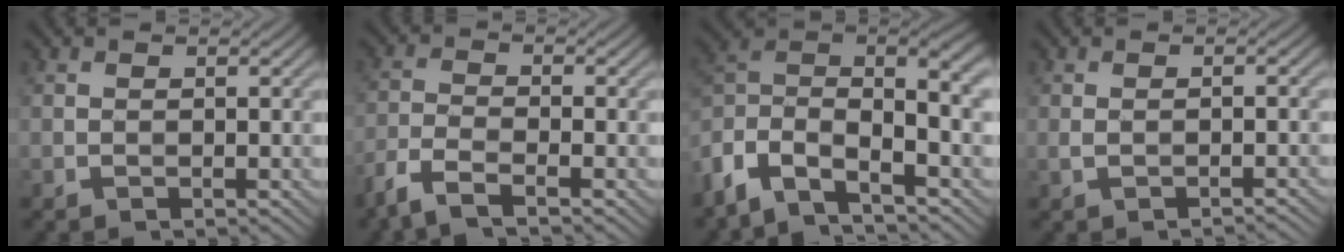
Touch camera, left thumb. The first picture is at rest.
{"total": 4.5, "force": [-3.4, 0.9, 2.7], "torque": [-0.064, -0.008, -0.082]}
{"total": 11.7, "force": [-5.0, 5.5, 9.0], "torque": [-0.190, -0.010, -0.105]}
{"total": 1.9, "force": [-0.6, 0.5, 1.8], "torque": [-0.025, 0.005, -0.017]}